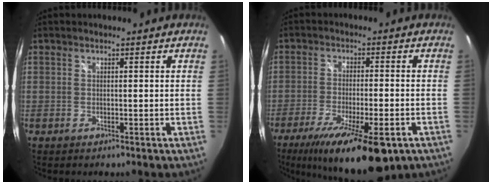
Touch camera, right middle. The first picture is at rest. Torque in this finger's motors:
{"motor_torque": [1.22, -0.92, 0.31, 0.11]}